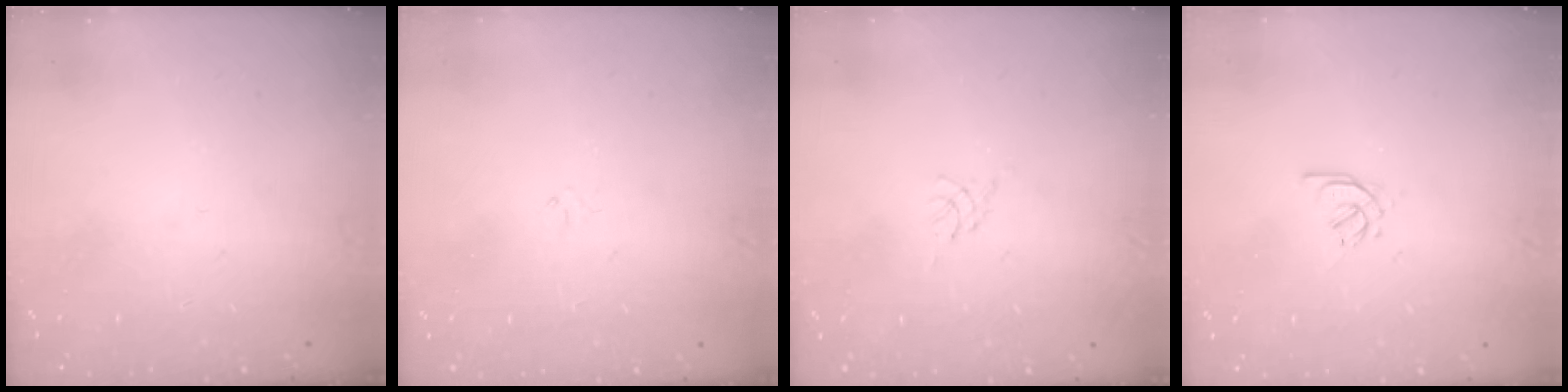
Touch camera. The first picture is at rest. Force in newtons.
{"total": 1.2, "press": 1.2, "slide": 0.4}
{"total": 0.0}
{"total": 2.4, "press": 2.4, "slide": 0.6}